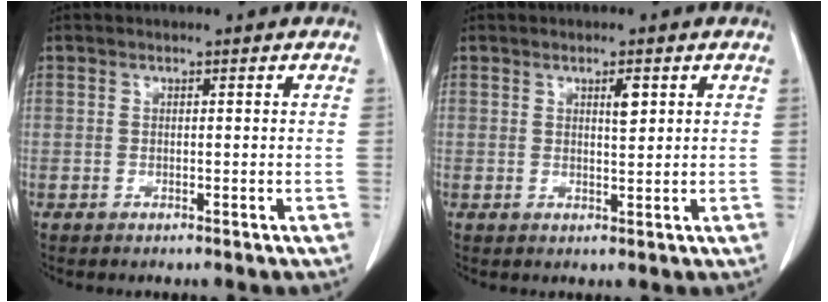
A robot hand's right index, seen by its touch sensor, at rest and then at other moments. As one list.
[{"total": 2.1, "force": [0.9, 0.4, 1.8], "torque": [-0.031, -0.003, 0.015]}]